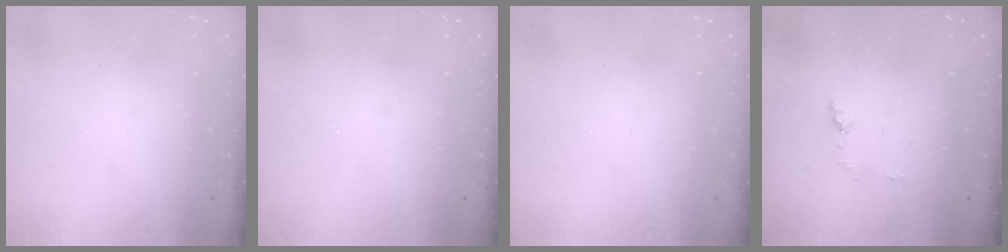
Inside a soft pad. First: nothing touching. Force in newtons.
{"total": 1.7, "press": 1.7, "slide": 0.2}
{"total": 0.0}
{"total": 4.3, "press": 4.2, "slide": 0.5}